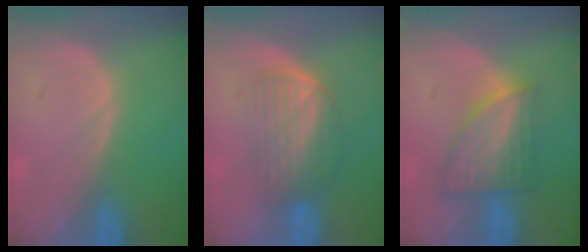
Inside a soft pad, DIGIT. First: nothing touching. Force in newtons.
{"total": 6.0, "press": 5.5, "slide": 2.3}
{"total": 6.6, "press": 6.3, "slide": 2.0}